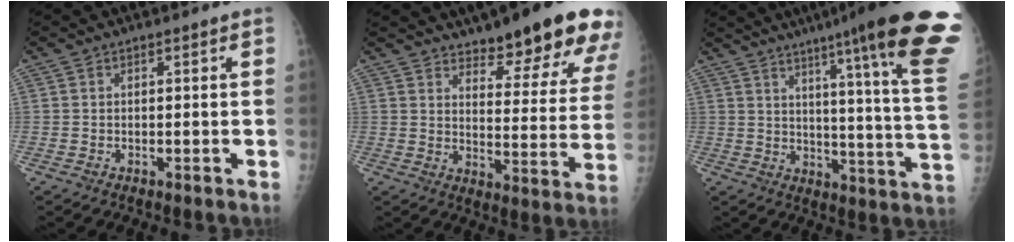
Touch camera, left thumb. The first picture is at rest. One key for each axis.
{"total": 19.4, "fx": 14.1, "fy": 5.1, "fz": 12.3, "tx": -0.125, "ty": -0.086, "tz": 0.185}
{"total": 27.1, "fx": 17.5, "fy": 1.2, "fz": 20.6, "tx": -0.236, "ty": -0.091, "tz": 0.226}